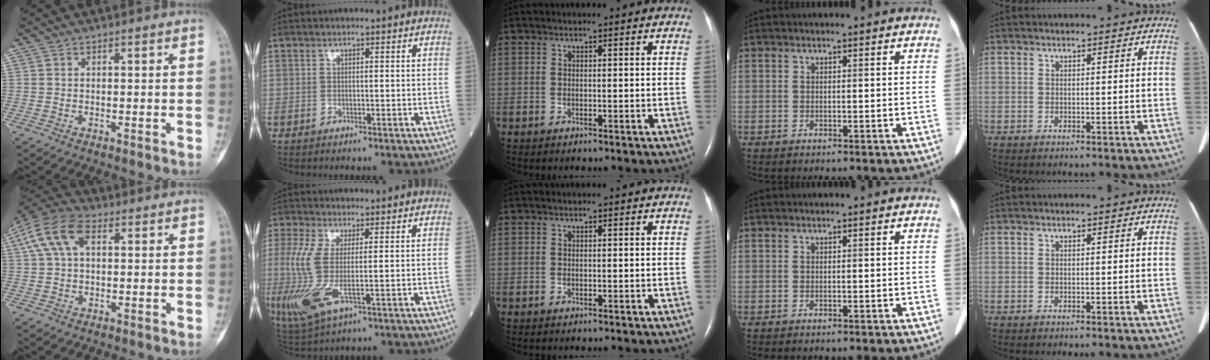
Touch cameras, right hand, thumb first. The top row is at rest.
{"thumb": {"total": 9.9, "force": [3.1, 5.7, 7.5], "torque": [-0.158, 0.028, 0.052]}, "index": {"total": 8.7, "force": [-1.2, 2.0, 8.4], "torque": [-0.210, -0.024, -0.020]}}